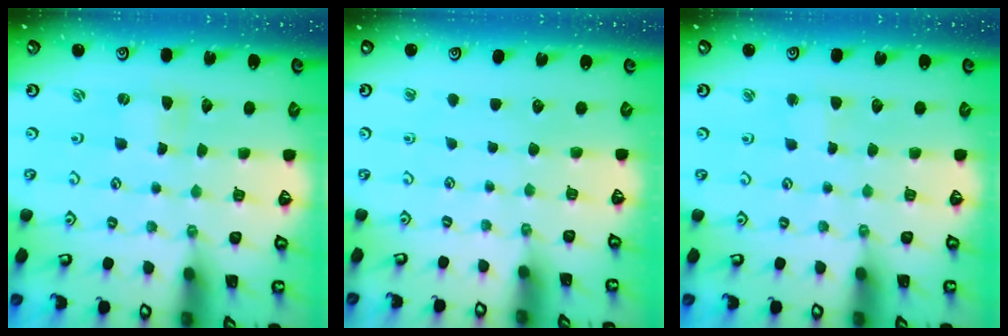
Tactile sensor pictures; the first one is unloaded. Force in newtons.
{"total": 0.0}
{"total": 1.9, "press": 1.9, "slide": 0.2}